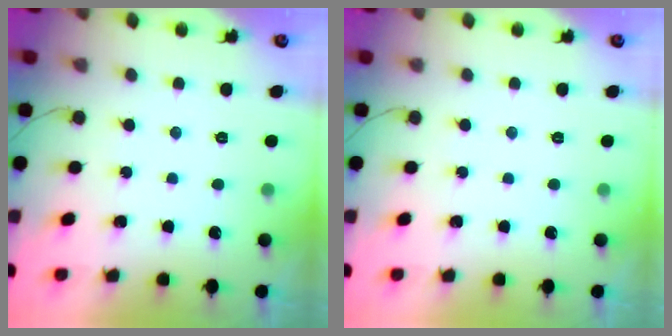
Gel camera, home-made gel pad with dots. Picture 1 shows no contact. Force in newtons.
{"total": 0.0}